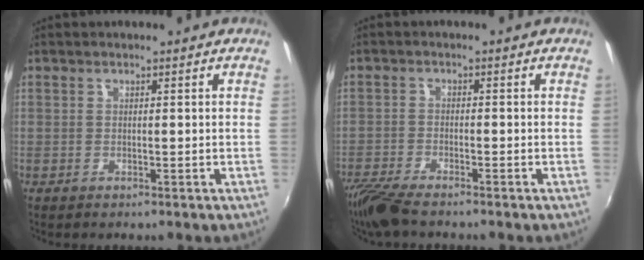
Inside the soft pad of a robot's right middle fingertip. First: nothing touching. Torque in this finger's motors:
{"motor_torque": [0.29, -0.29, 0.15, 0.07]}